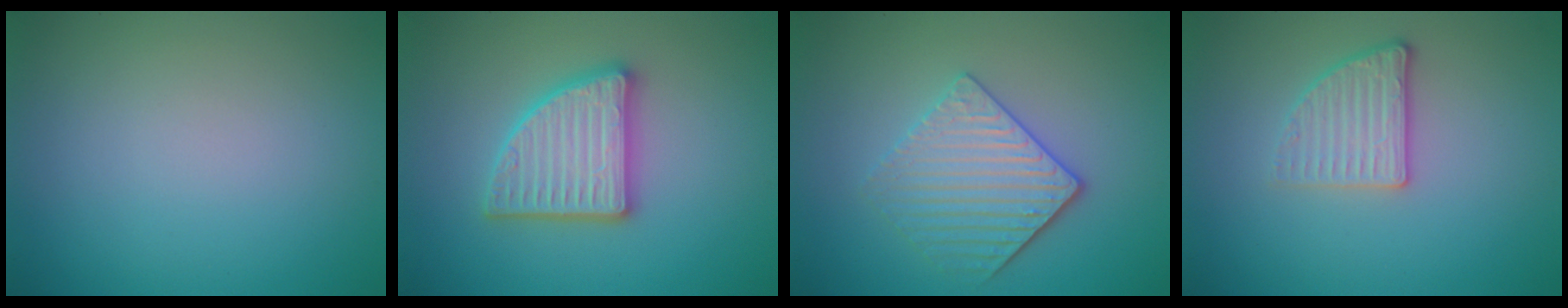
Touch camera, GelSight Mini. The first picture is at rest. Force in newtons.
{"total": 4.8, "press": 4.7, "slide": 0.8}
{"total": 3.9, "press": 3.5, "slide": 1.7}
{"total": 2.6, "press": 2.3, "slide": 1.2}